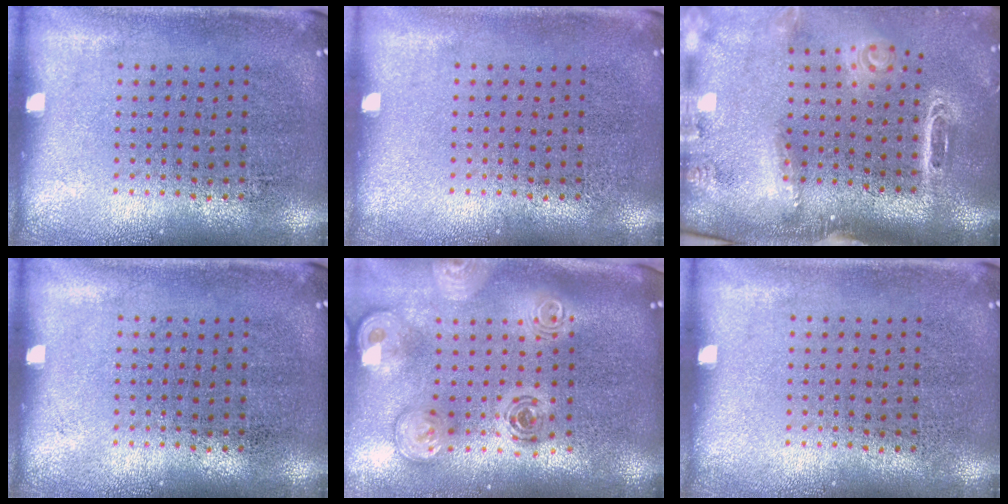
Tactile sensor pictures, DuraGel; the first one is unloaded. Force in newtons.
{"total": 0.0}
{"total": 3.1, "press": 2.1, "slide": 2.3}
{"total": 0.0}
{"total": 2.3, "press": 1.8, "slide": 1.5}
{"total": 0.0}